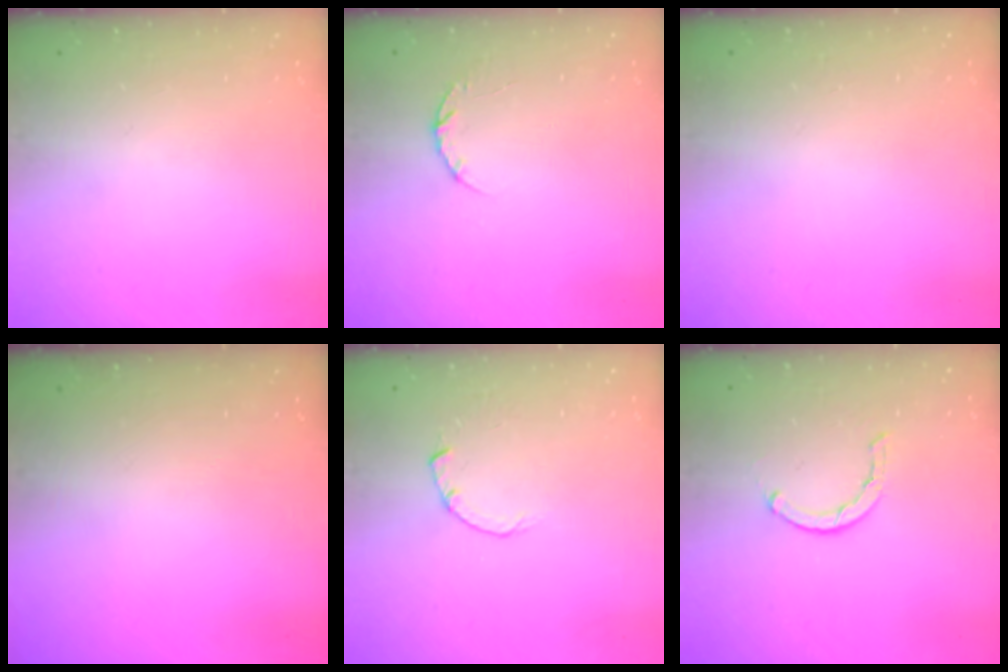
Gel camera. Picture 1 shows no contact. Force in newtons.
{"total": 4.4, "press": 4.4, "slide": 0.6}
{"total": 2.4, "press": 2.4, "slide": 0.2}
{"total": 0.0}
{"total": 1.8, "press": 1.7, "slide": 0.3}
{"total": 1.7, "press": 1.6, "slide": 0.3}